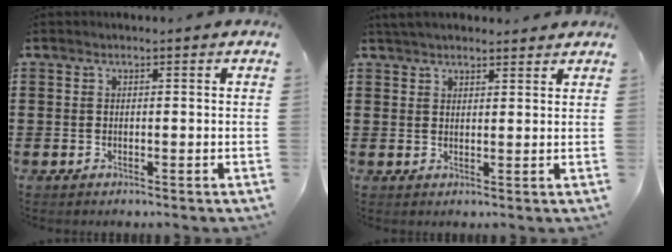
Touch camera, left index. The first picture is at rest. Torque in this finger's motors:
{"motor_torque": [1.08, -0.29, 0.16, 0.05]}